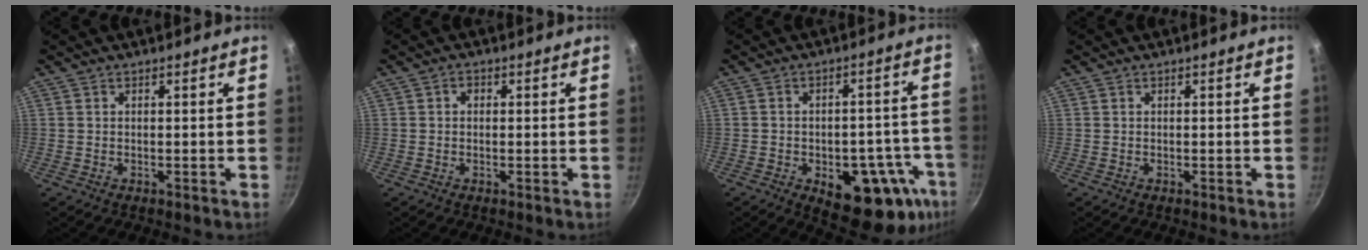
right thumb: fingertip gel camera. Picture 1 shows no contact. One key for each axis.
{"total": 1.5, "fx": 0.2, "fy": 1.2, "fz": 0.8, "tx": -0.011, "ty": 0.003, "tz": 0.000}
{"total": 18.0, "fx": -7.6, "fy": 9.5, "fz": 13.3, "tx": -0.104, "ty": 0.022, "tz": -0.094}
{"total": 0.0}